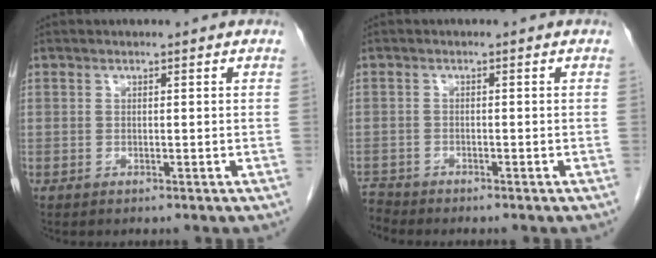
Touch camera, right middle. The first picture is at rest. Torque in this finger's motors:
{"motor_torque": [-0.25, -0.40, 0.05, 0.03]}